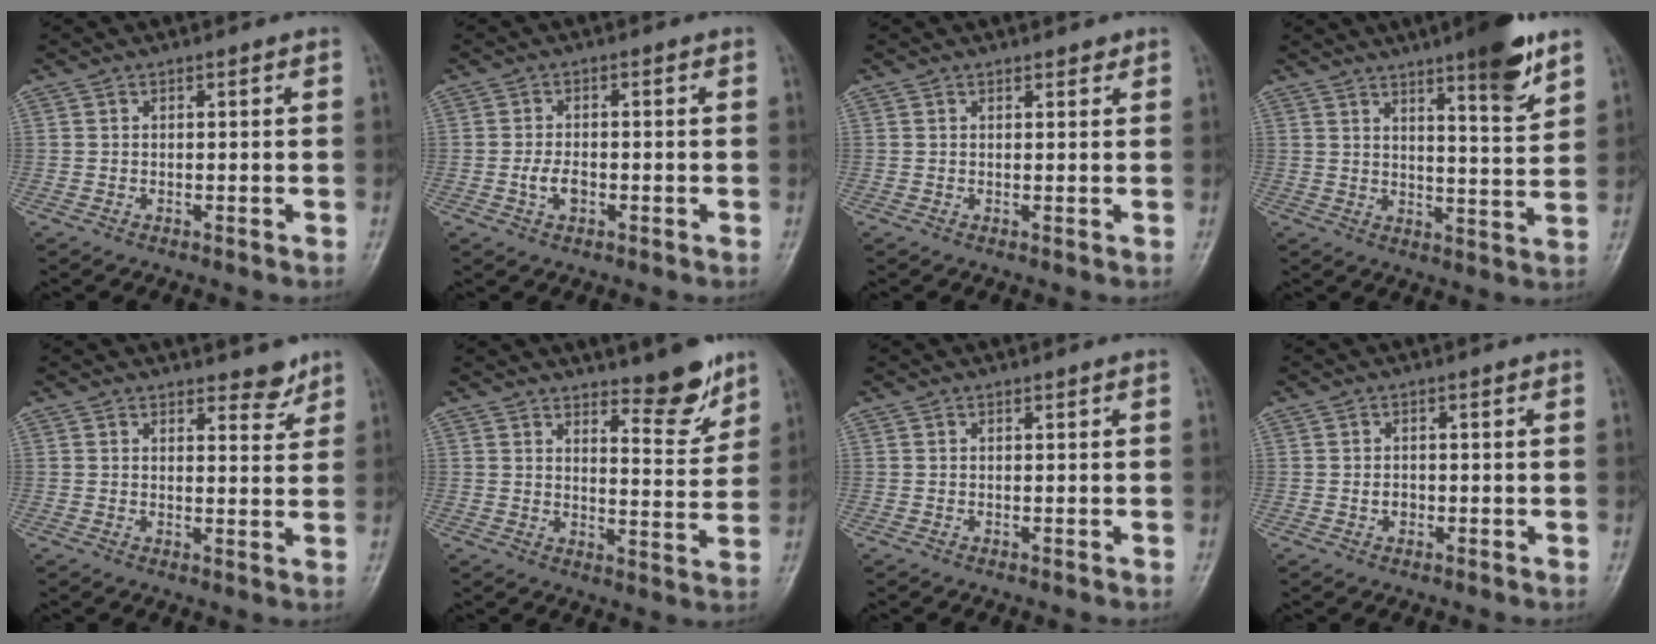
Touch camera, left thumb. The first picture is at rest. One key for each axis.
{"total": 3.4, "fx": -1.0, "fy": 2.0, "fz": 2.5, "tx": -0.046, "ty": 0.007, "tz": -0.020}
{"total": 1.2, "fx": 0.9, "fy": 0.6, "fz": 0.6, "tx": 0.000, "ty": -0.004, "tz": 0.009}
{"total": 11.0, "fx": 7.1, "fy": 1.7, "fz": 8.2, "tx": -0.103, "ty": -0.044, "tz": 0.100}
{"total": 3.4, "fx": 2.9, "fy": 1.4, "fz": 1.3, "tx": 0.002, "ty": -0.022, "tz": 0.039}
{"total": 8.1, "fx": 6.3, "fy": 2.2, "fz": 4.6, "tx": -0.042, "ty": -0.055, "tz": 0.095}
{"total": 0.0}
{"total": 1.7, "fx": -0.4, "fy": 1.4, "fz": 0.9, "tx": -0.008, "ty": 0.004, "tz": -0.008}